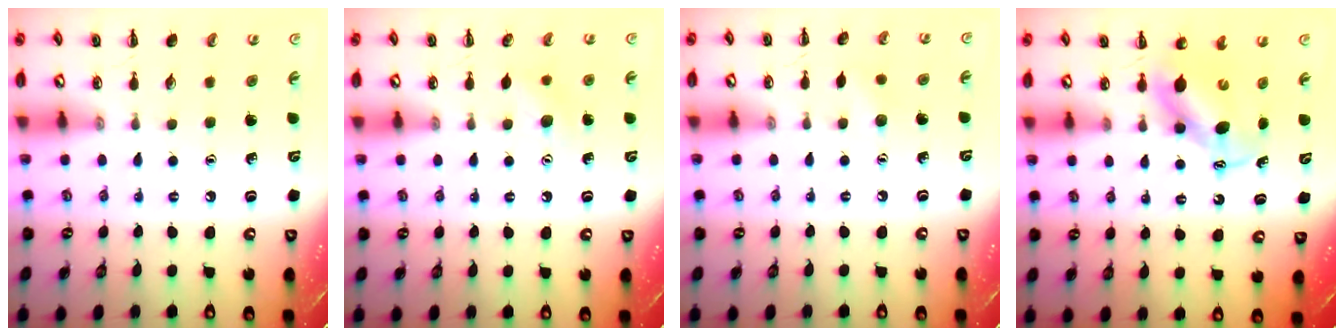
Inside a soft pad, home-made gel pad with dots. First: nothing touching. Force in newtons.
{"total": 5.5, "press": 5.3, "slide": 1.5}
{"total": 3.8, "press": 3.6, "slide": 1.0}
{"total": 6.7, "press": 6.6, "slide": 1.1}